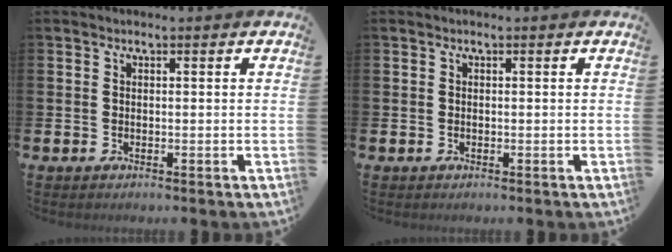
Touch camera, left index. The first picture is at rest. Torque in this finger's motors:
{"motor_torque": [-0.06, 0.09, 0.00, -0.01]}